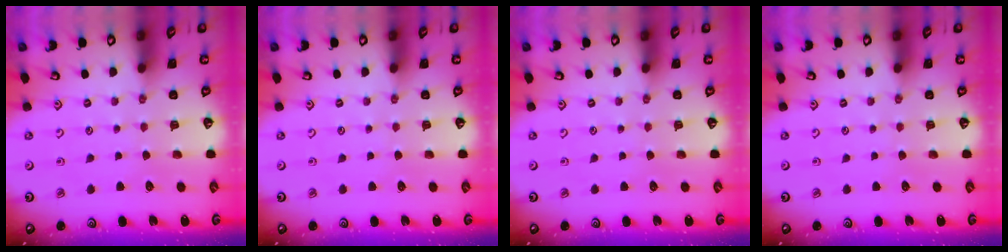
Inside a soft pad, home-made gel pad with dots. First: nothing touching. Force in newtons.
{"total": 0.0}
{"total": 0.0}
{"total": 0.0}